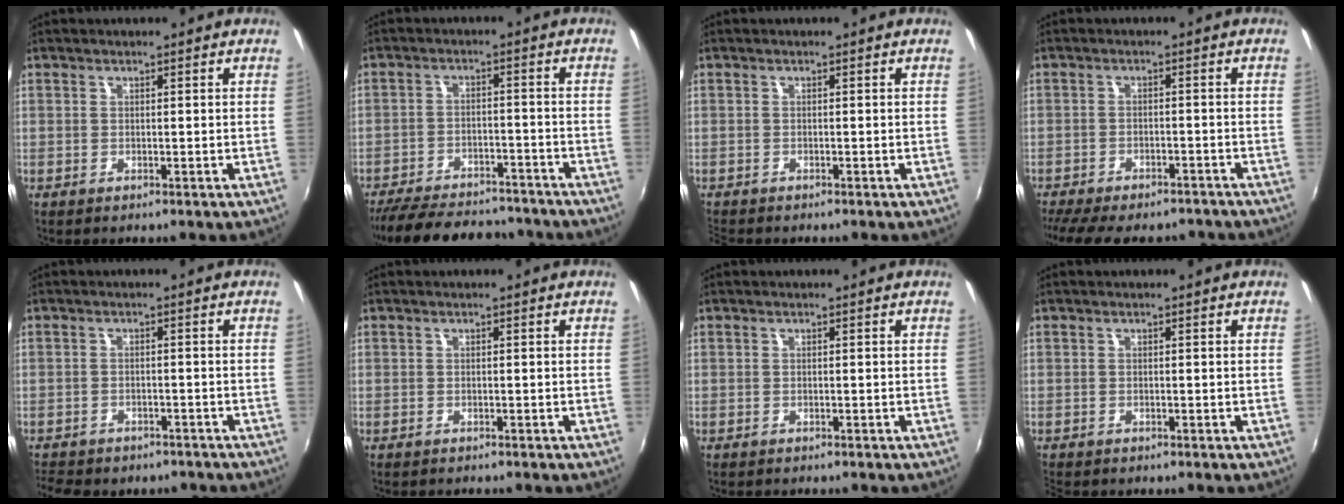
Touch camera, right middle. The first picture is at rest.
{"total": 20.1, "force": [-17.0, 6.5, 8.4], "torque": [-0.181, -0.004, -0.239]}
{"total": 2.2, "force": [-2.0, 0.6, 0.6], "torque": [-0.017, -0.011, -0.036]}
{"total": 15.2, "force": [-12.7, 4.9, 6.7], "torque": [-0.145, -0.027, -0.177]}
{"total": 9.4, "force": [-7.8, 4.0, 3.6], "torque": [-0.092, -0.021, -0.112]}
{"total": 1.2, "force": [-1.1, 0.2, 0.3], "torque": [-0.008, -0.007, -0.017]}
{"total": 0.8, "force": [-0.7, 0.2, 0.2], "torque": [-0.005, -0.005, -0.012]}
{"total": 1.8, "force": [-1.6, 0.6, 0.5], "torque": [-0.013, -0.009, -0.026]}